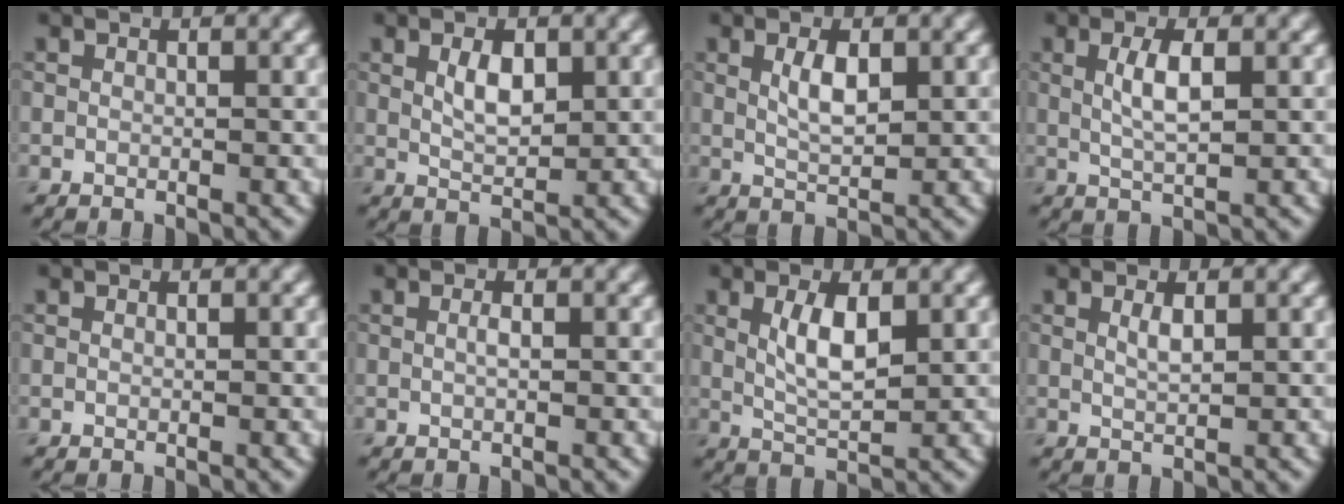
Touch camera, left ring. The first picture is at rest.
{"total": 2.6, "force": [0.8, 1.2, 2.1], "torque": [-0.041, 0.000, 0.017]}
{"total": 2.7, "force": [0.7, 1.1, 2.4], "torque": [-0.047, 0.000, 0.016]}
{"total": 2.8, "force": [0.6, 0.8, 2.7], "torque": [-0.054, 0.003, 0.011]}
{"total": 0.0}
{"total": 0.7, "force": [0.1, 0.1, 0.7], "torque": [-0.015, 0.002, 0.002]}
{"total": 3.6, "force": [0.9, 1.2, 3.3], "torque": [-0.067, -0.001, 0.019]}
{"total": 1.2, "force": [0.5, 0.2, 1.0], "torque": [-0.021, -0.001, 0.011]}